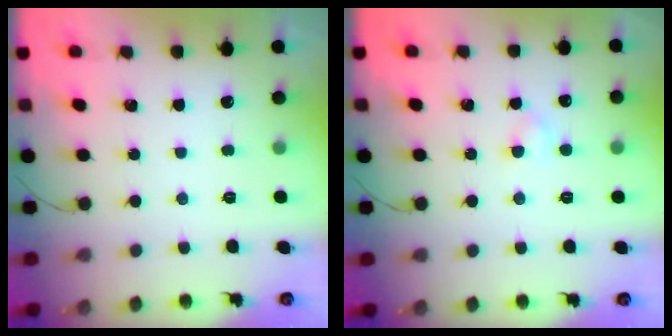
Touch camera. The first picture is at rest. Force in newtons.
{"total": 2.3, "press": 2.1, "slide": 1.0}